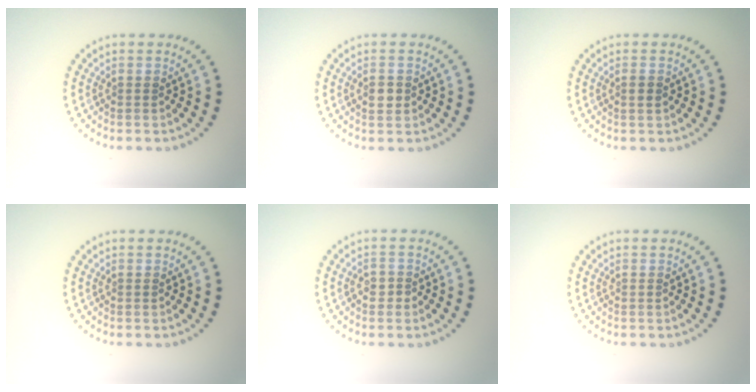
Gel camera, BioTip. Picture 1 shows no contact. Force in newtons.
{"total": 1.5, "press": 1.4, "slide": 0.2}
{"total": 0.9, "press": 0.8, "slide": 0.3}
{"total": 0.0}
{"total": 1.5, "press": 1.3, "slide": 0.6}
{"total": 0.0}